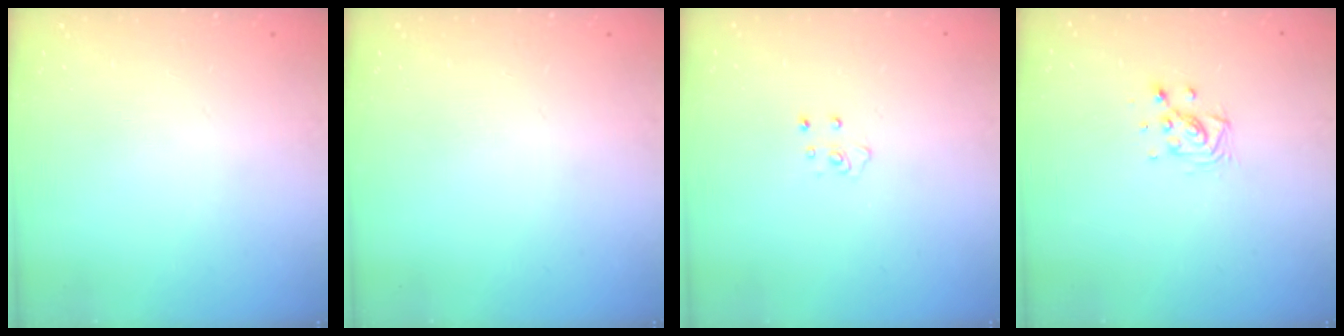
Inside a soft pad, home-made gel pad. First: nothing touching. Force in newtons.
{"total": 0.0}
{"total": 3.8, "press": 3.8, "slide": 0.3}
{"total": 6.7, "press": 6.3, "slide": 2.3}